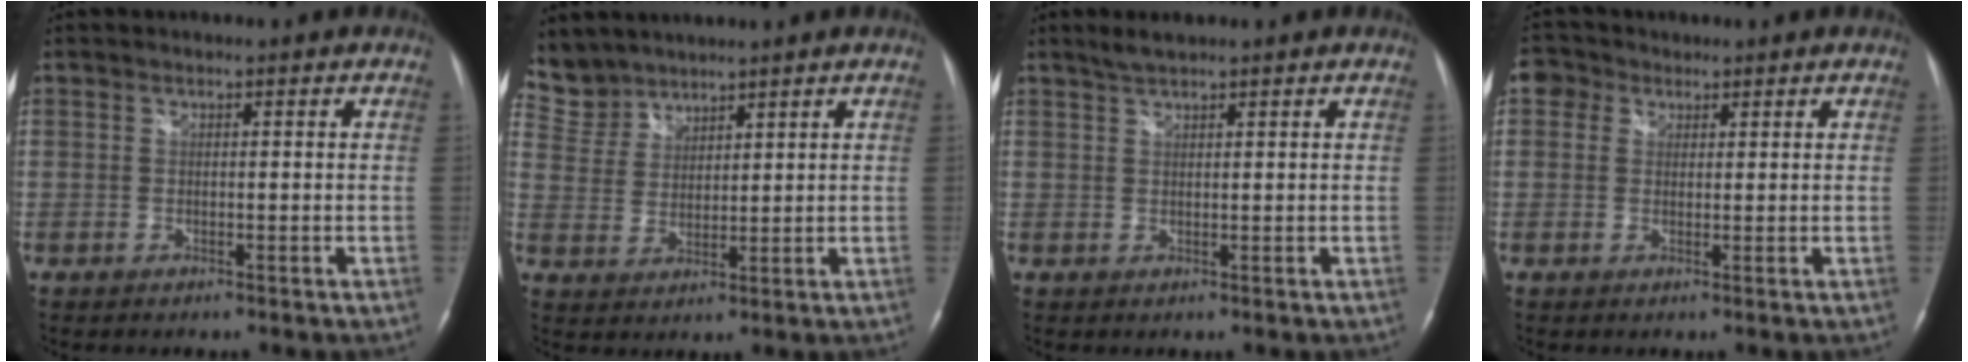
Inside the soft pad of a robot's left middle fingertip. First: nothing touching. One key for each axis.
{"total": 6.5, "fx": 5.9, "fy": 2.5, "fz": -0.4, "tx": 0.005, "ty": 0.010, "tz": 0.131}
{"total": 2.1, "fx": 1.8, "fy": 0.1, "fz": 1.0, "tx": -0.024, "ty": 0.003, "tz": 0.037}
{"total": 3.2, "fx": 1.6, "fy": 2.7, "fz": 0.7, "tx": -0.018, "ty": 0.016, "tz": 0.026}